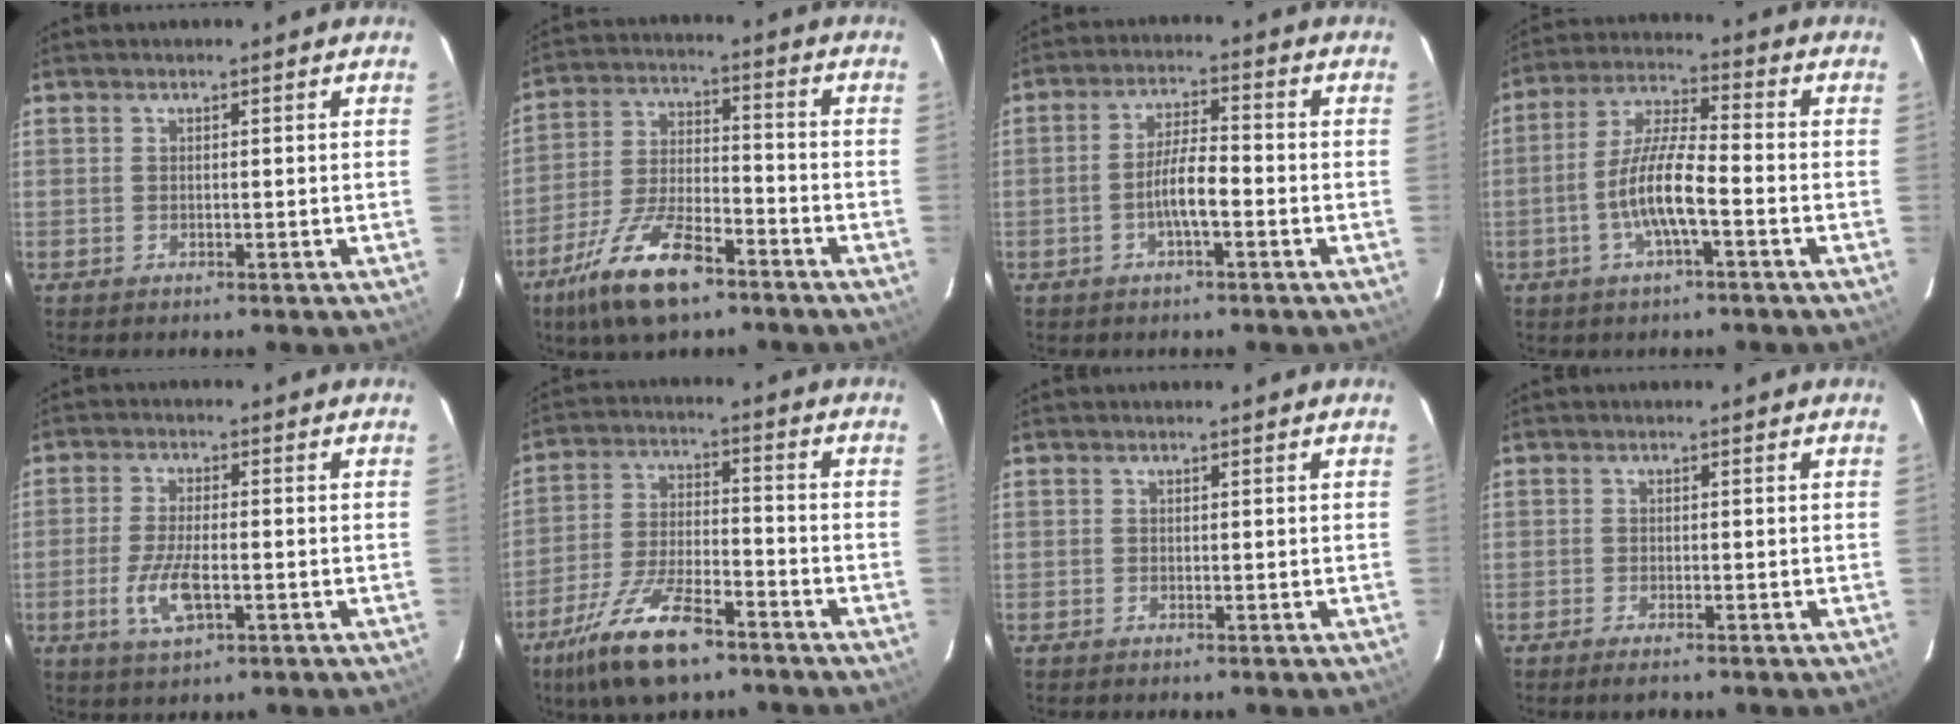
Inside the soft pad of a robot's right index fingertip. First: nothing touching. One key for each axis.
{"total": 14.7, "fx": -9.6, "fy": 5.1, "fz": 9.9, "tx": -0.212, "ty": -0.019, "tz": -0.177}
{"total": 5.9, "fx": -2.2, "fy": 1.1, "fz": 5.3, "tx": -0.104, "ty": 0.007, "tz": -0.039}
{"total": 9.7, "fx": -3.4, "fy": 1.6, "fz": 8.9, "tx": -0.184, "ty": 0.004, "tz": -0.067}
{"total": 7.4, "fx": -2.4, "fy": 2.6, "fz": 6.5, "tx": -0.139, "ty": -0.009, "tz": -0.046}
{"total": 14.9, "fx": -10.1, "fy": 5.1, "fz": 9.8, "tx": -0.210, "ty": -0.024, "tz": -0.184}
{"total": 0.0}
{"total": 2.0, "fx": -1.6, "fy": 0.3, "fz": 1.2, "tx": -0.030, "ty": -0.004, "tz": -0.032}